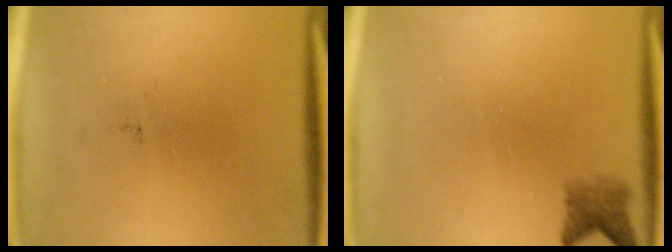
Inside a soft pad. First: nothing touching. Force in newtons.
{"total": 2.4}